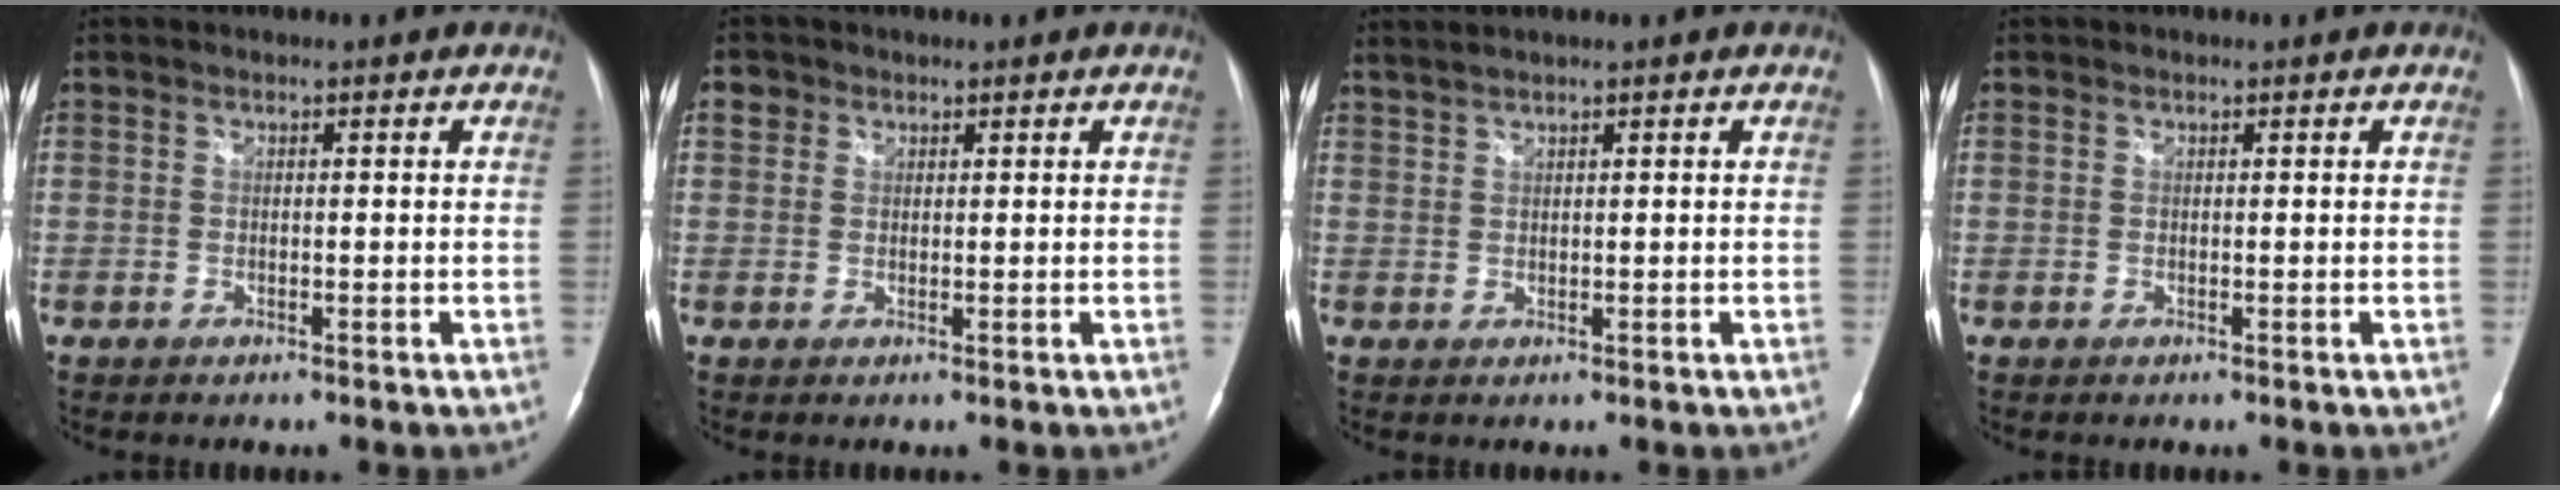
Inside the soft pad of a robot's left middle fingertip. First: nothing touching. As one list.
[{"total": 2.0, "force": [1.0, 1.7, 0.3], "torque": [0.002, 0.007, 0.012]}, {"total": 1.8, "force": [1.7, -0.1, 0.6], "torque": [-0.016, 0.010, 0.038]}, {"total": 0.0}]